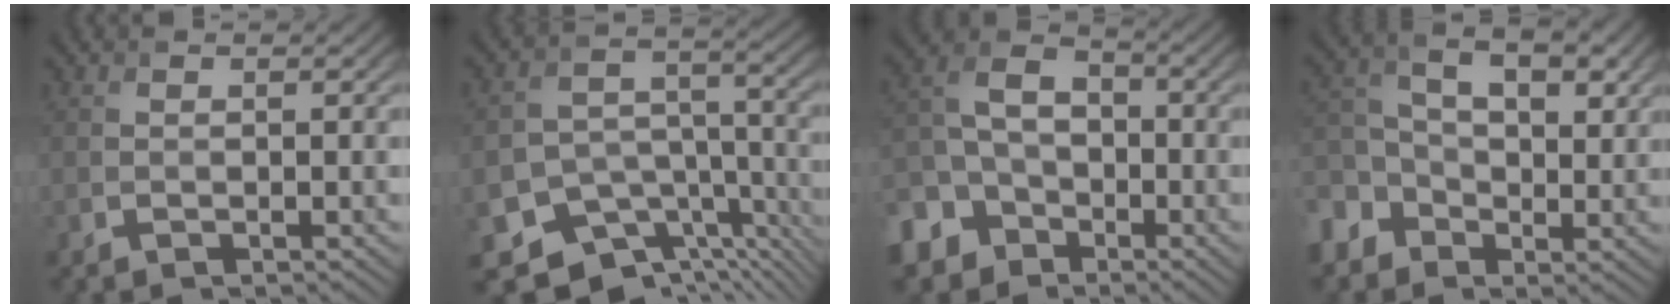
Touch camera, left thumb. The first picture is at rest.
{"total": 11.5, "force": [-7.1, 7.3, 5.3], "torque": [-0.110, -0.034, -0.103]}
{"total": 10.5, "force": [-4.9, 8.0, 4.7], "torque": [-0.126, -0.024, -0.112]}
{"total": 7.8, "force": [-1.0, 5.8, 5.1], "torque": [-0.104, 0.010, -0.039]}